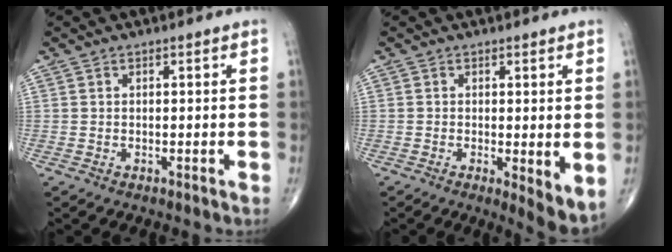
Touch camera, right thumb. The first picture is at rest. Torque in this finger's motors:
{"motor_torque": [-0.39, 0.29, 0.09, -0.08, 0.04]}